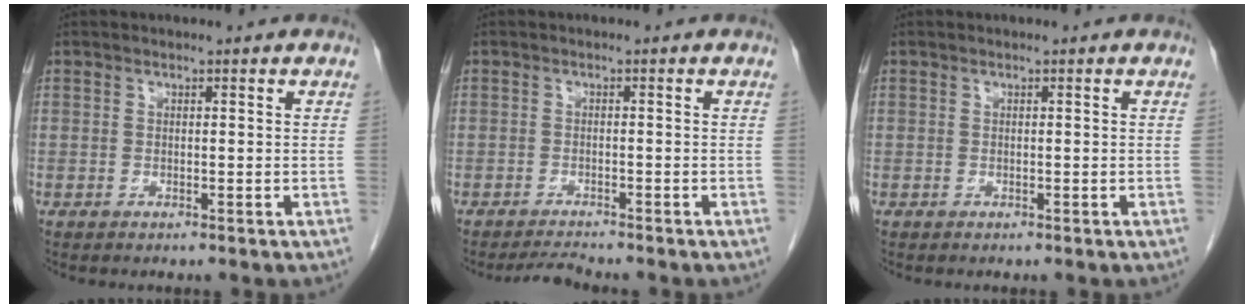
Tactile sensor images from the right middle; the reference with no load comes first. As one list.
[{"total": 2.0, "force": [-2.0, -0.5, 0.1], "torque": [-0.009, -0.014, -0.033]}, {"total": 0.0}]